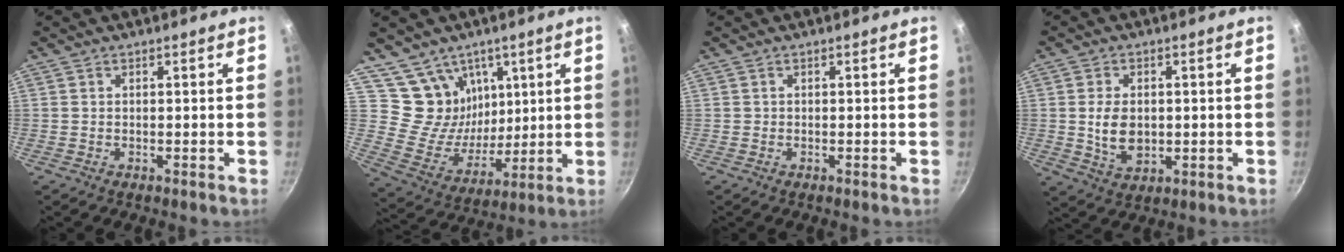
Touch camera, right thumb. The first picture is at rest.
{"total": 12.8, "force": [6.6, 10.1, 4.2], "torque": [-0.029, -0.060, 0.128]}
{"total": 0.0}
{"total": 7.2, "force": [0.1, 4.8, 5.3], "torque": [-0.088, -0.008, 0.007]}